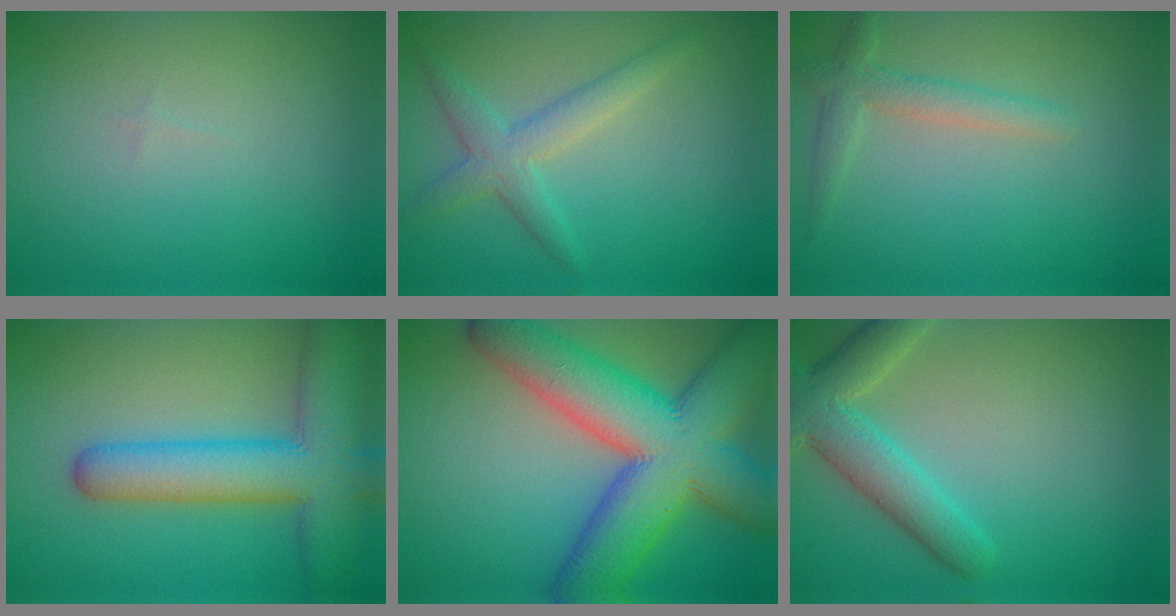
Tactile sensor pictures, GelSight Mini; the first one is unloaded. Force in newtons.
{"total": 3.0, "press": 3.0, "slide": 0.1}
{"total": 2.3, "press": 2.3, "slide": 0.2}
{"total": 9.0, "press": 9.0, "slide": 0.4}
{"total": 13.6, "press": 13.6, "slide": 0.3}
{"total": 5.1, "press": 5.1, "slide": 0.2}